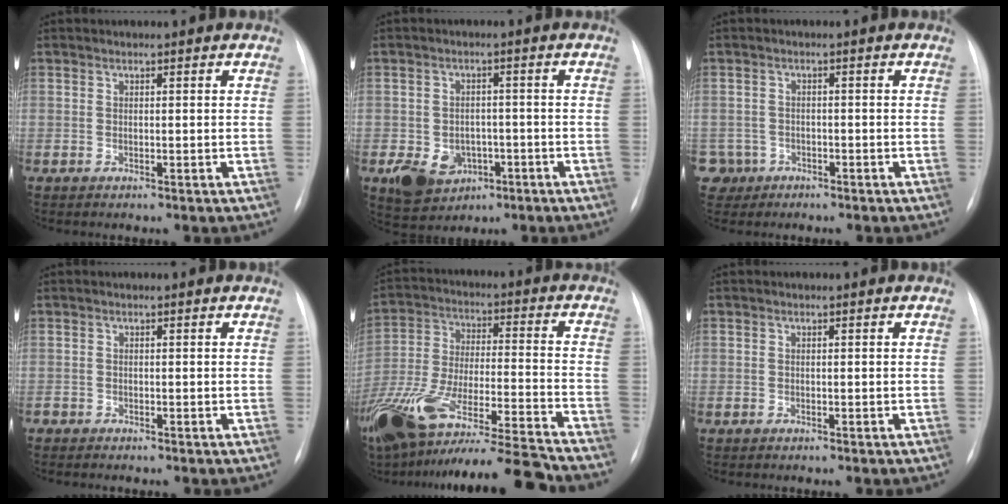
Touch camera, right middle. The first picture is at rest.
{"total": 8.0, "force": [-3.3, 6.2, 3.8], "torque": [-0.065, 0.009, -0.039]}
{"total": 4.1, "force": [-2.2, 3.4, -0.5], "torque": [0.008, 0.010, -0.038]}
{"total": 1.1, "force": [-1.0, 0.3, 0.3], "torque": [-0.007, -0.002, -0.016]}
{"total": 26.1, "force": [-21.5, 1.5, 14.6], "torque": [-0.260, -0.039, -0.361]}
{"total": 0.0}